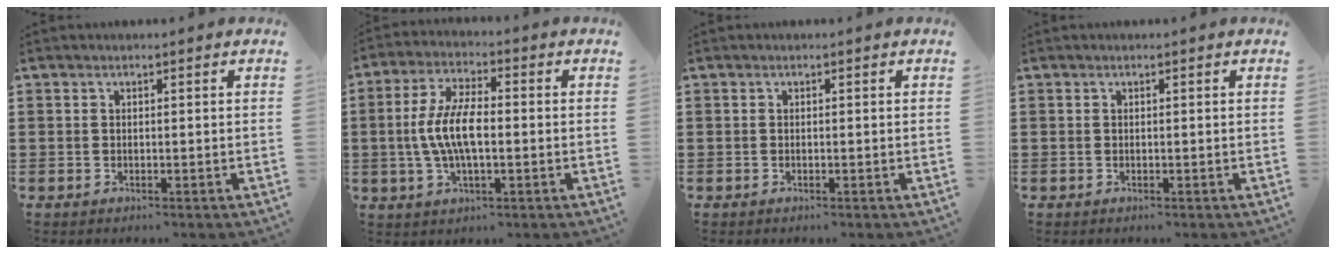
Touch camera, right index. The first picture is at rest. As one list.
[{"total": 8.3, "force": [-0.7, 3.2, 7.6], "torque": [-0.175, -0.007, -0.023]}, {"total": 0.0}, {"total": 0.0}]